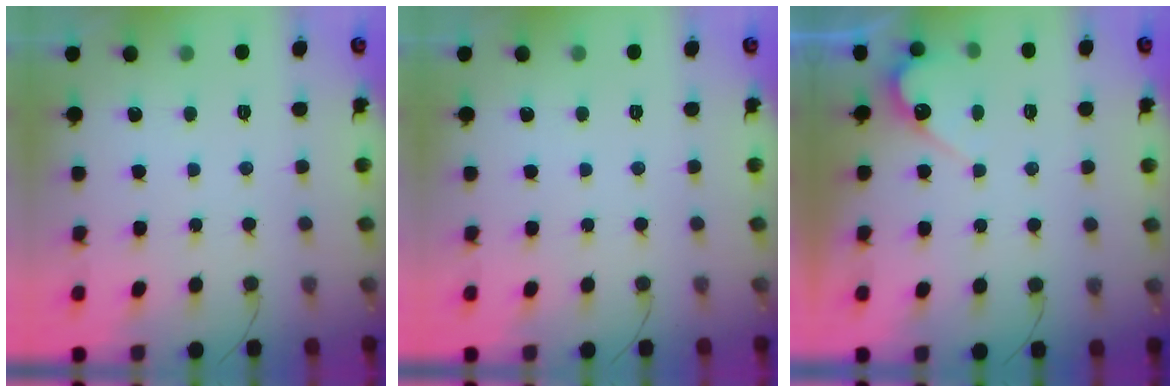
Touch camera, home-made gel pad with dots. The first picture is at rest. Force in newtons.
{"total": 0.0}
{"total": 5.0, "press": 5.0, "slide": 0.4}